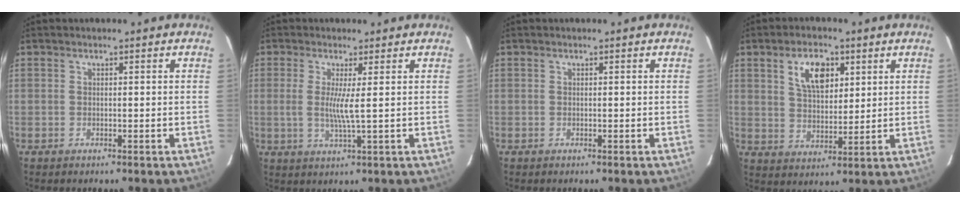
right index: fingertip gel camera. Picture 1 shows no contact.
{"total": 4.3, "force": [0.5, -0.4, 4.3], "torque": [-0.086, -0.010, 0.004]}
{"total": 0.0}
{"total": 8.3, "force": [3.8, 4.4, 6.0], "torque": [-0.105, 0.012, 0.071]}